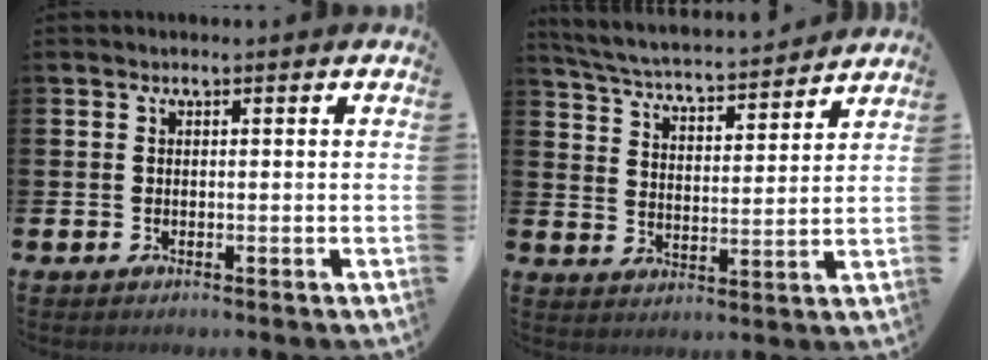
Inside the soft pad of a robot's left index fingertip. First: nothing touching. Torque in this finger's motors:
{"motor_torque": [0.56, -0.65, 0.48, 0.04]}